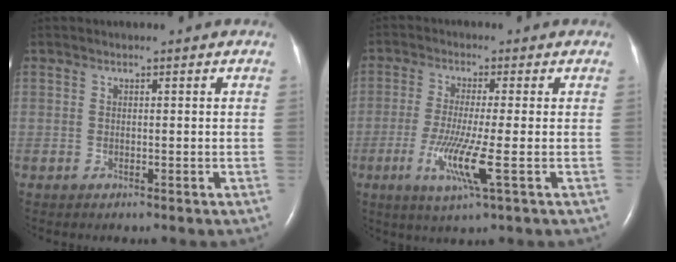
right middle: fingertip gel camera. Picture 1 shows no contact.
{"total": 7.4, "force": [-2.4, -0.4, 7.0], "torque": [-0.147, -0.025, -0.046]}